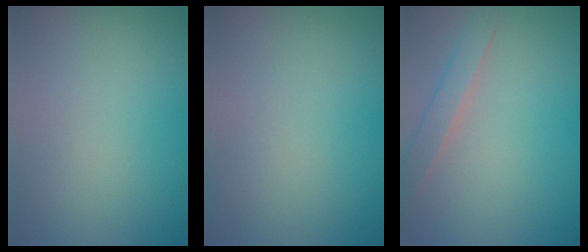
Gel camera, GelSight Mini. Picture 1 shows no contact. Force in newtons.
{"total": 0.0}
{"total": 1.9, "press": 1.9, "slide": 0.1}